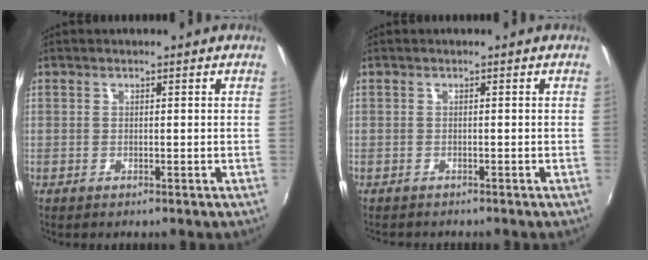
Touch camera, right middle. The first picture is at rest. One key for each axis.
{"total": 1.2, "fx": -1.2, "fy": 0.3, "fz": 0.1, "tx": -0.007, "ty": -0.006, "tz": -0.017}